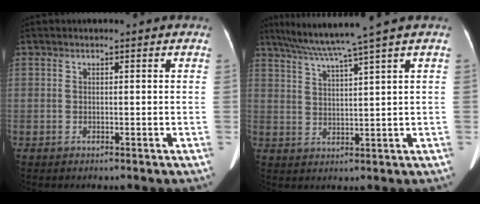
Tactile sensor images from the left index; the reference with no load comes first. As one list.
[{"total": 9.0, "force": [7.0, -2.2, 5.3], "torque": [-0.087, 0.012, 0.115]}]